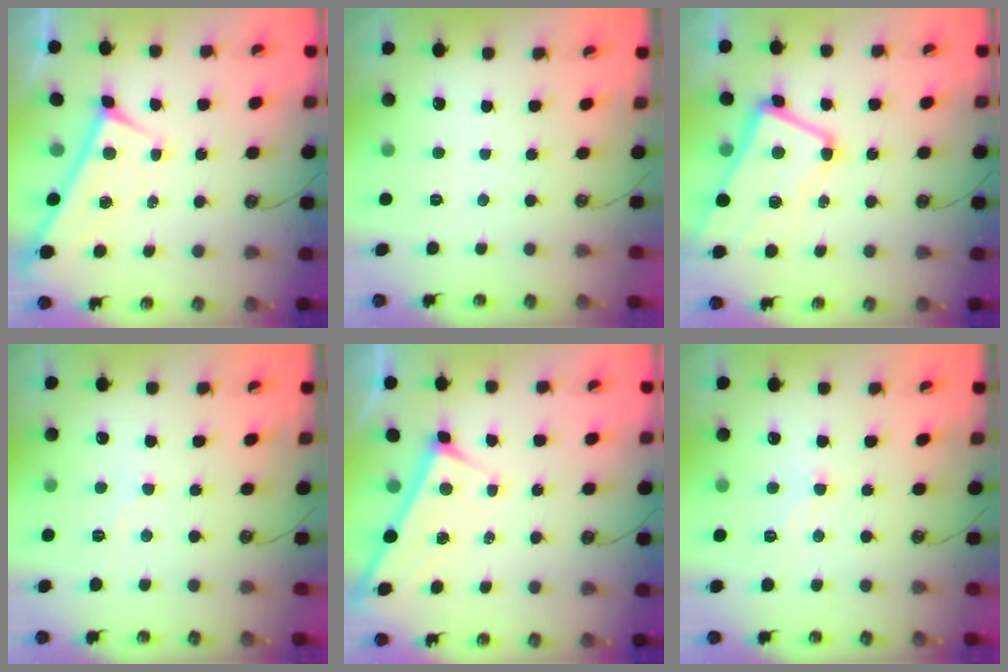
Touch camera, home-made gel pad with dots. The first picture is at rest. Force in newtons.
{"total": 0.0}
{"total": 3.7, "press": 3.4, "slide": 1.4}
{"total": 4.5, "press": 4.5, "slide": 0.5}
{"total": 3.0, "press": 3.0, "slide": 0.1}
{"total": 2.6, "press": 2.5, "slide": 0.6}